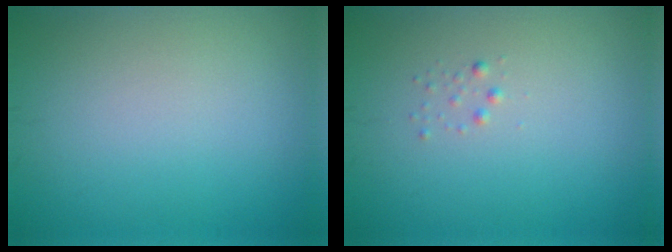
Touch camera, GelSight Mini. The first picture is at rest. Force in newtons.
{"total": 0.6, "press": 0.6, "slide": 0.0}